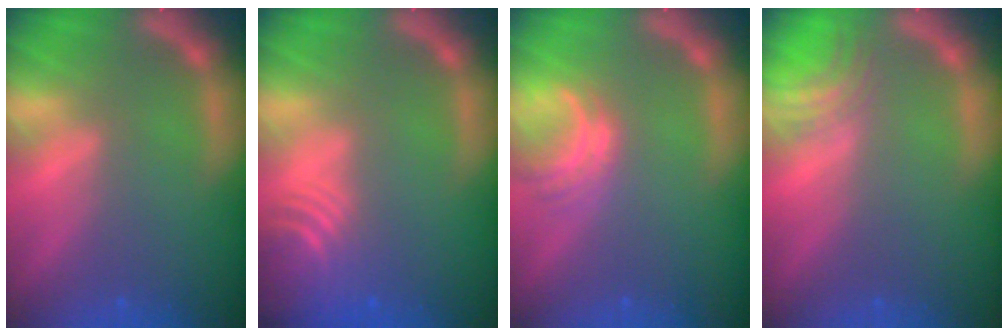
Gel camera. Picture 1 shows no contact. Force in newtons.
{"total": 7.0}
{"total": 3.0}
{"total": 3.0}